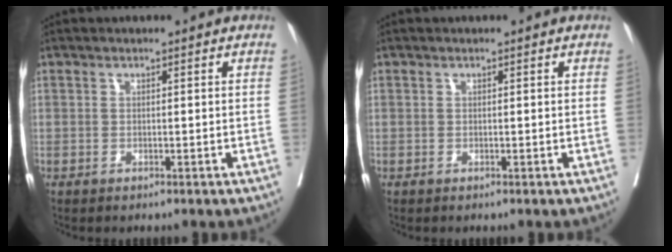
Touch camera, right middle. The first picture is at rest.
{"total": 0.0}